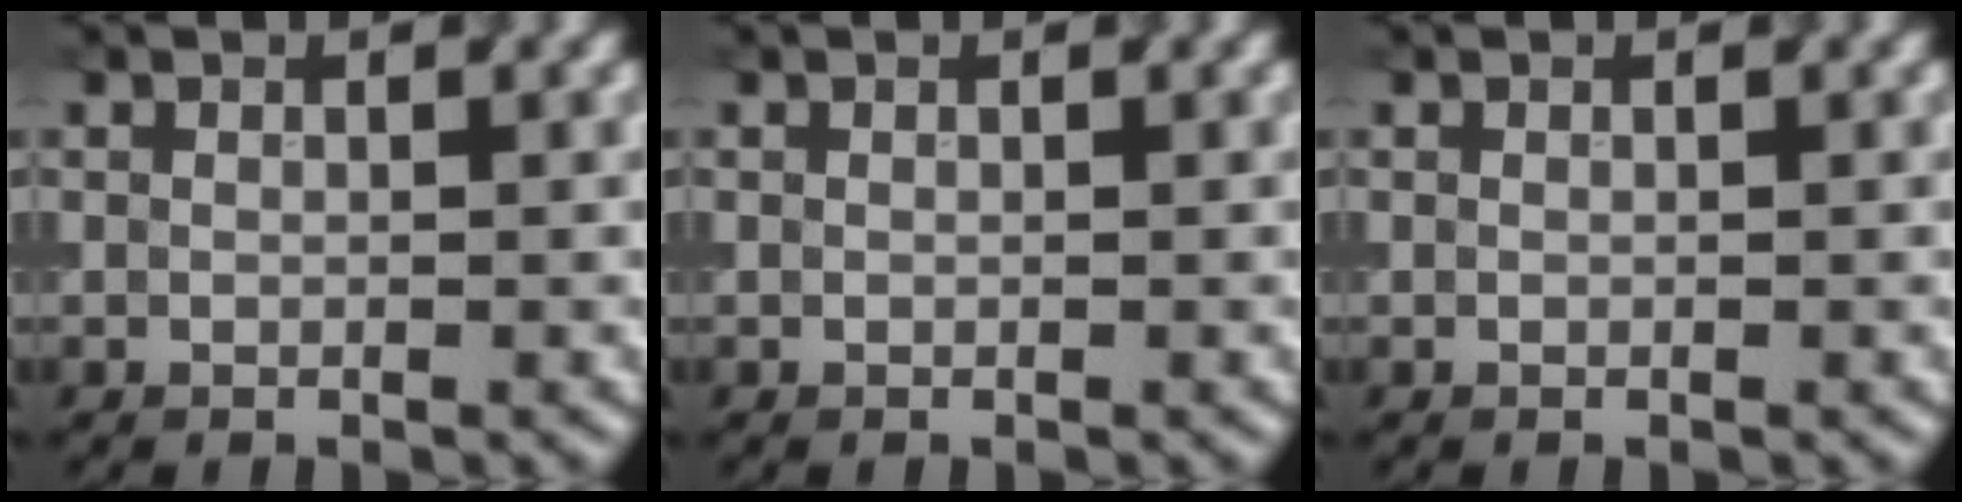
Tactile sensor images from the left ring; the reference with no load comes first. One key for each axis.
{"total": 0.0}
{"total": 0.0}